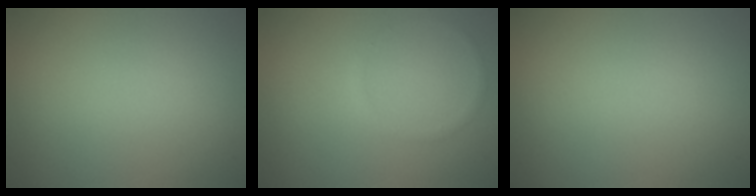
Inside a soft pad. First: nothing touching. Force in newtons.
{"total": 0.6, "press": 0.6, "slide": 0.1}
{"total": 0.0}